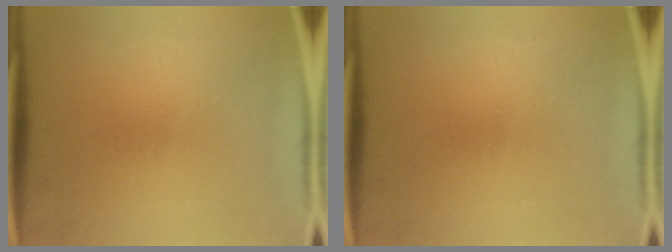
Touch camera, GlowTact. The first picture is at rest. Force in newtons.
{"total": 0.0}